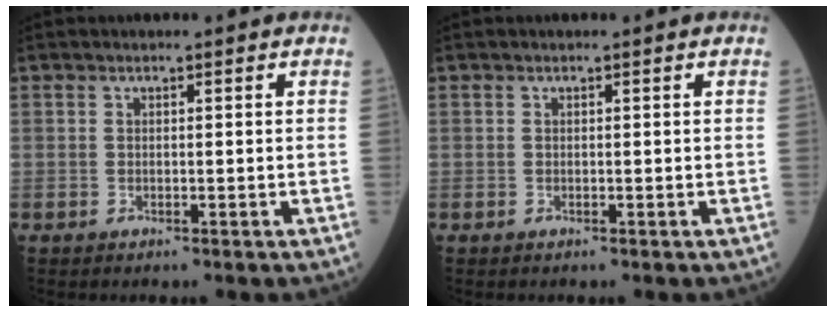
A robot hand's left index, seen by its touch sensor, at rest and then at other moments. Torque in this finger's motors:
{"motor_torque": [0.00, 0.00, 0.00, 0.00]}